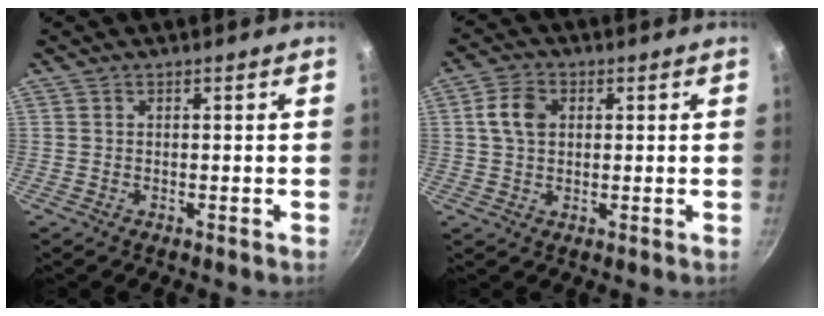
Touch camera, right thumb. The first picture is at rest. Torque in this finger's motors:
{"motor_torque": [0.70, 2.56, 1.27, -0.13, 0.27]}